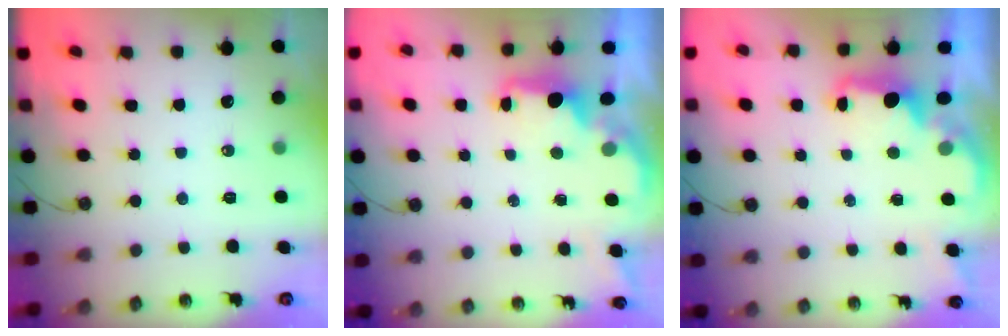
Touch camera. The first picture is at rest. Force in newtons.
{"total": 1.9, "press": 1.8, "slide": 0.7}
{"total": 2.1, "press": 2.0, "slide": 0.8}